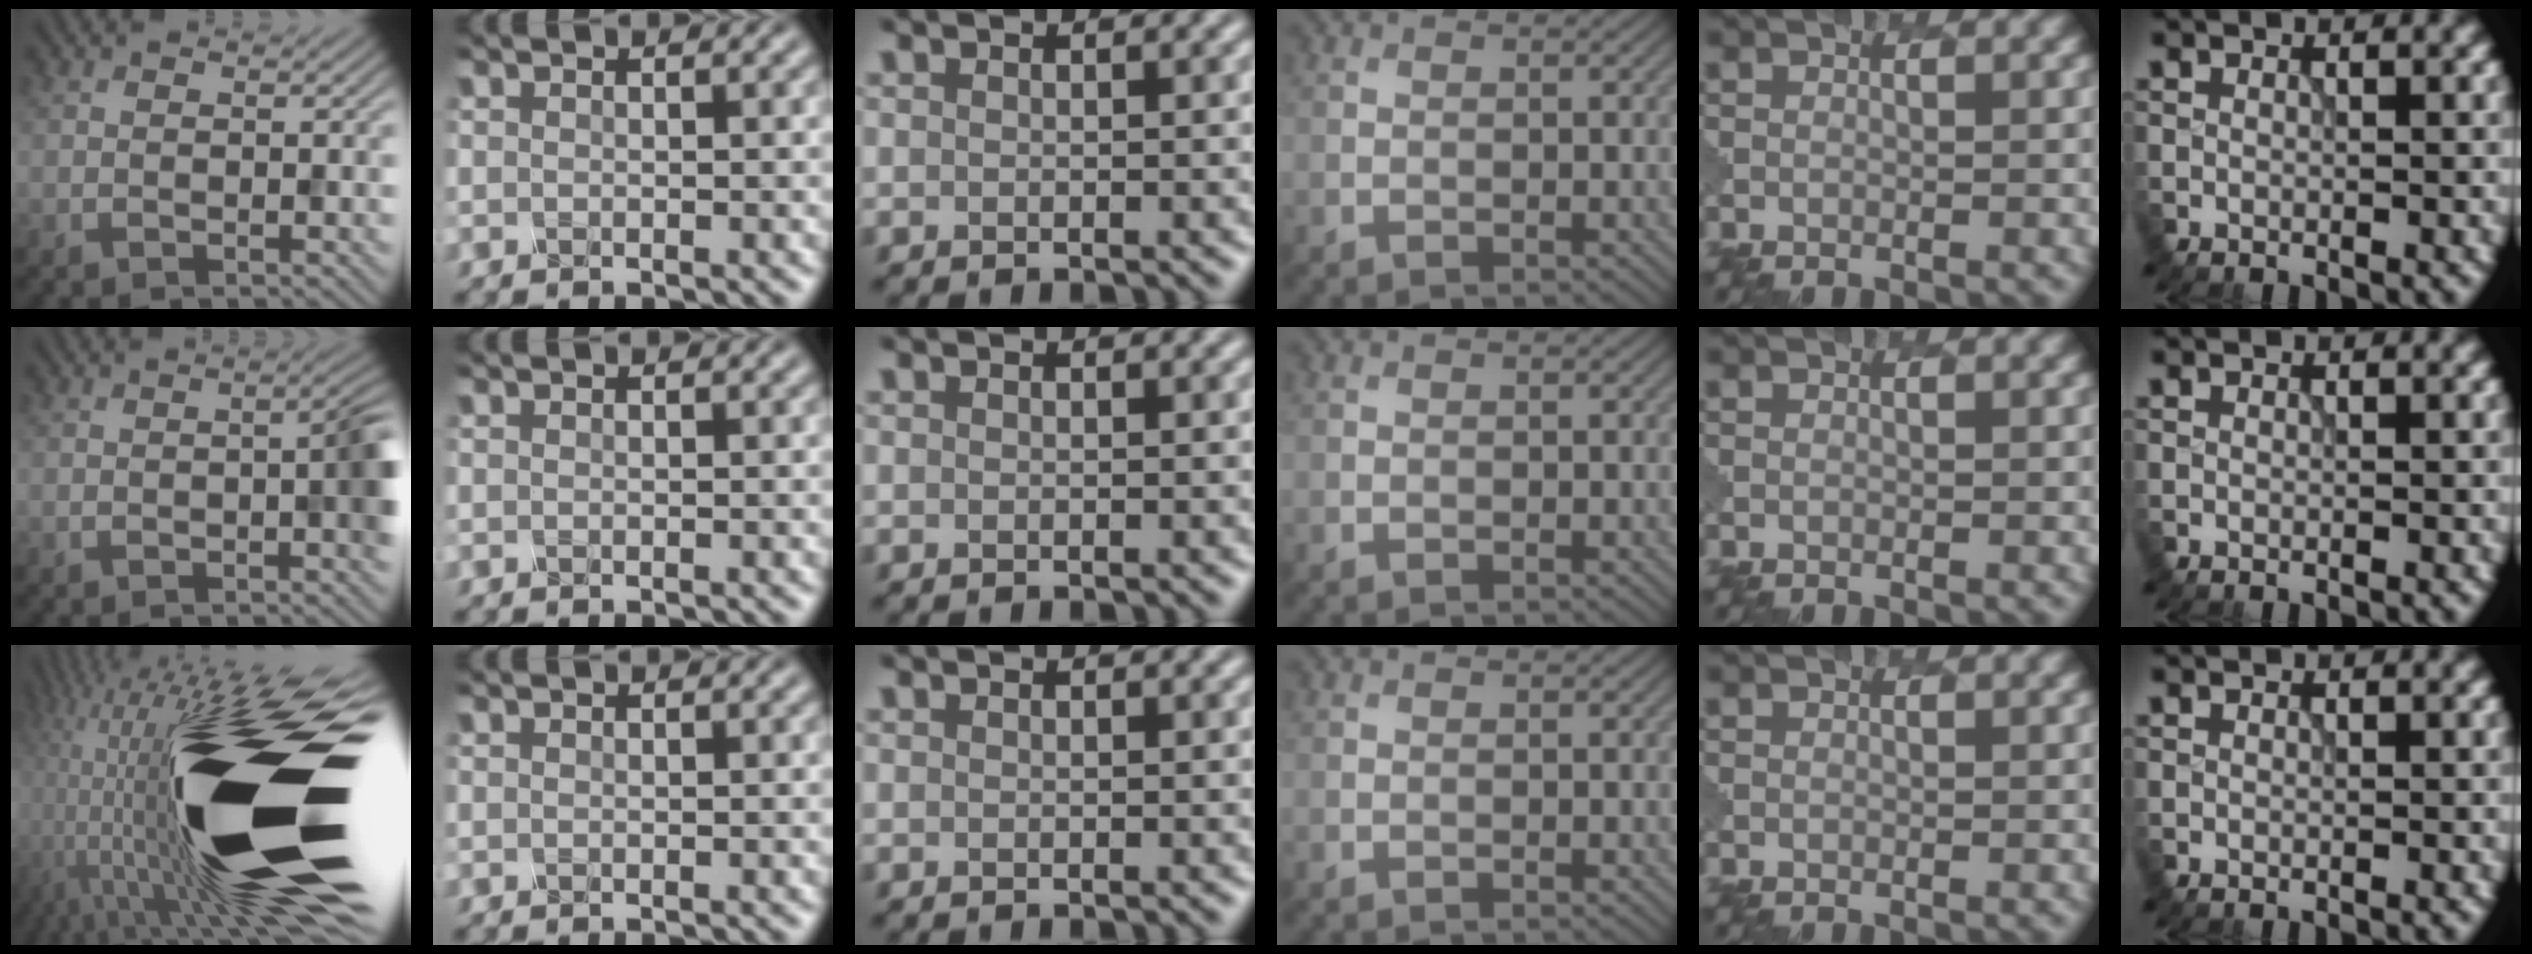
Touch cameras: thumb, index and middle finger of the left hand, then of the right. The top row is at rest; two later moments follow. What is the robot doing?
{"motion": "dispense", "object": "spray bottle"}